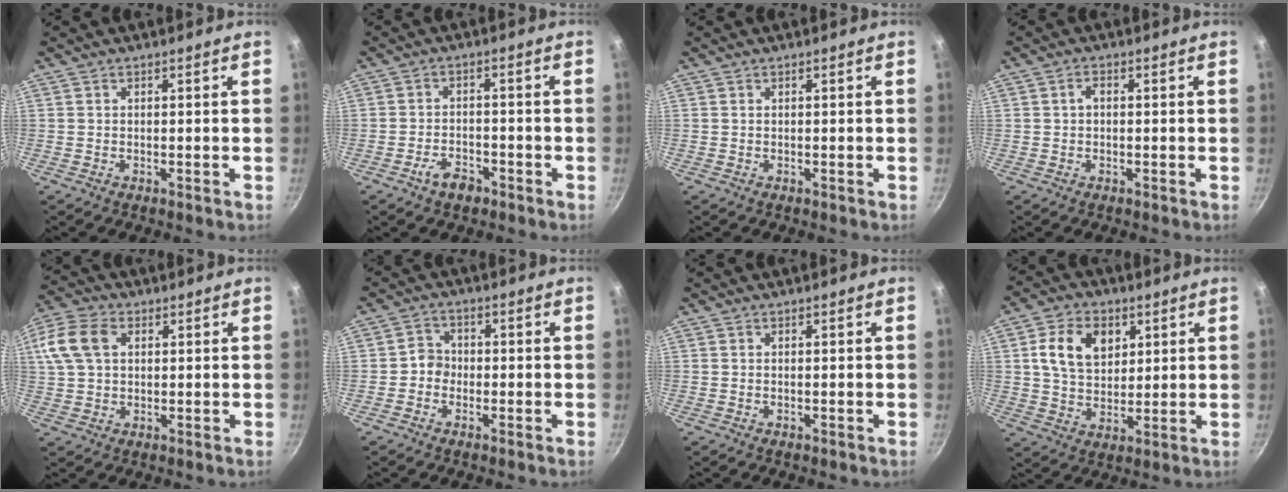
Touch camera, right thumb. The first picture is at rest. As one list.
[{"total": 4.5, "force": [-2.9, 2.4, 2.5], "torque": [-0.035, 0.022, -0.050]}, {"total": 0.0}, {"total": 1.7, "force": [0.1, 1.2, 1.3], "torque": [-0.019, 0.009, 0.000]}, {"total": 13.2, "force": [3.6, 9.4, 8.5], "torque": [-0.192, 0.025, 0.060]}, {"total": 3.3, "force": [-1.0, 3.0, 1.1], "torque": [0.006, 0.015, -0.025]}, {"total": 0.0}, {"total": 11.2, "force": [3.5, 7.9, 7.1], "torque": [-0.102, -0.006, 0.058]}]